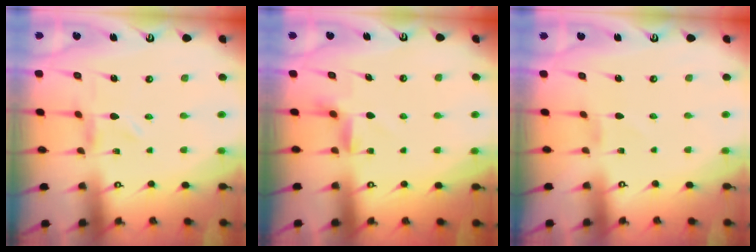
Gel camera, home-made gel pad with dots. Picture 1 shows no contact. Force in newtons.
{"total": 3.5, "press": 3.5, "slide": 0.4}
{"total": 0.7, "press": 0.7, "slide": 0.2}